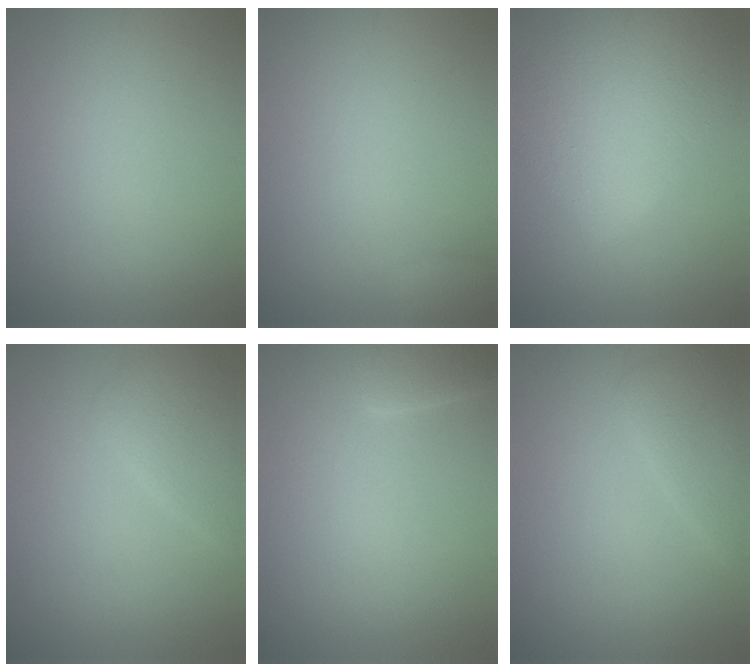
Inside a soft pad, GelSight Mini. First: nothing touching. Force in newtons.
{"total": 1.9, "press": 1.9, "slide": 0.2}
{"total": 9.3, "press": 9.3, "slide": 0.3}
{"total": 2.9, "press": 2.9, "slide": 0.1}
{"total": 3.4, "press": 3.4, "slide": 0.3}
{"total": 2.6, "press": 2.6, "slide": 0.1}